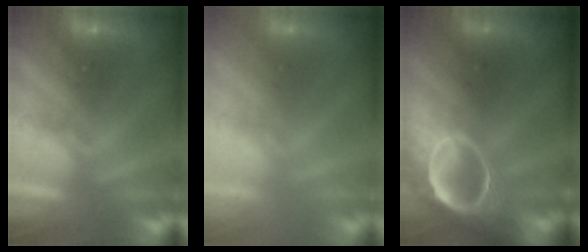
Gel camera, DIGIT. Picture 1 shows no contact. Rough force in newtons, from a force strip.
{"total": 2.9}
{"total": 8.7}